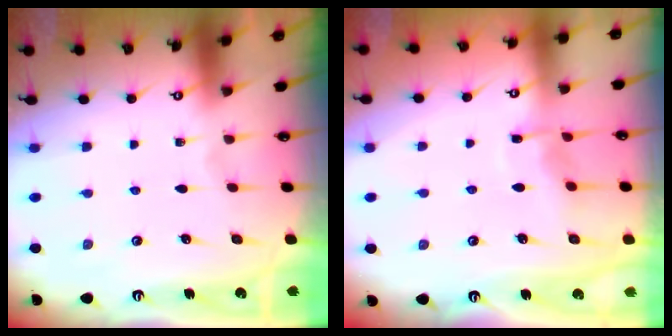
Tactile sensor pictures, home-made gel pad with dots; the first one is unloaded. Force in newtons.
{"total": 5.2, "press": 5.2, "slide": 0.6}